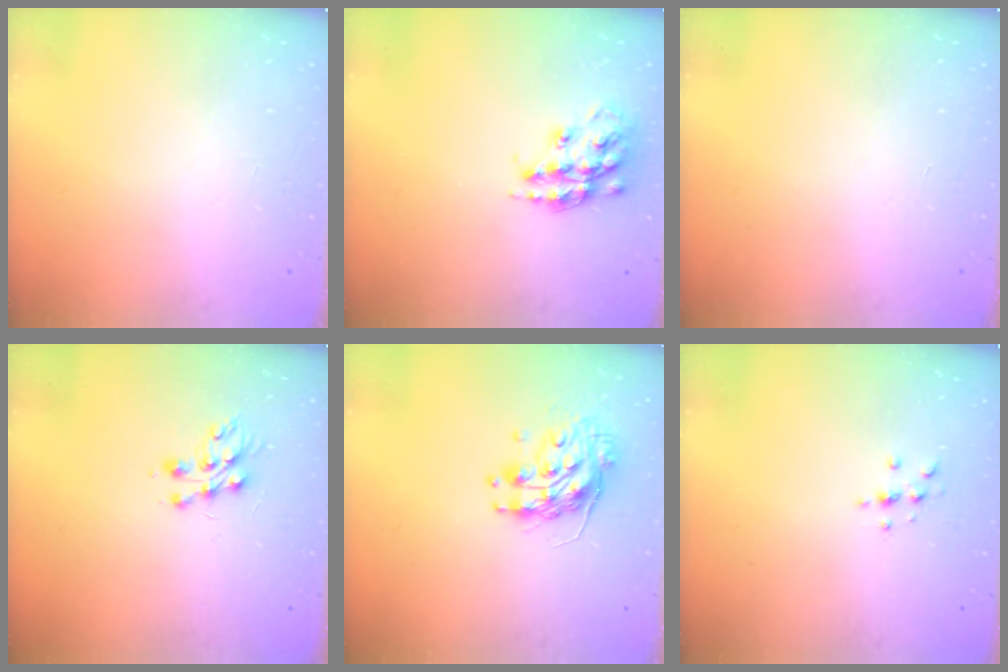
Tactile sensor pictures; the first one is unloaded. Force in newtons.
{"total": 16.1, "press": 16.1, "slide": 1.0}
{"total": 0.0}
{"total": 7.9, "press": 7.8, "slide": 0.6}
{"total": 9.8, "press": 9.8, "slide": 0.7}
{"total": 2.2, "press": 2.1, "slide": 0.2}